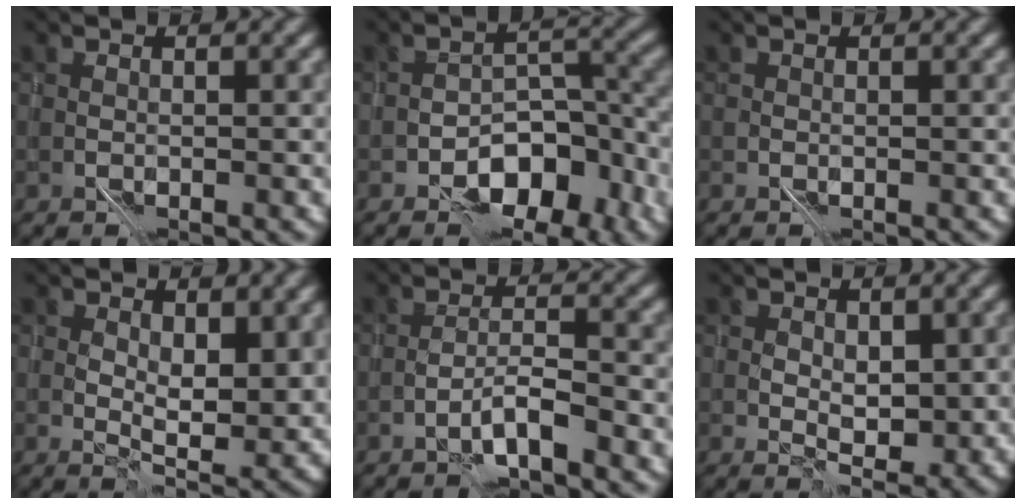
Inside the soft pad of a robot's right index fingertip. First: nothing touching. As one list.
[{"total": 7.0, "force": [-4.2, 3.7, 4.2], "torque": [-0.035, 0.019, -0.068]}, {"total": 0.0}, {"total": 4.9, "force": [2.6, 2.1, 3.6], "torque": [-0.054, -0.012, 0.048]}, {"total": 2.1, "force": [-1.6, -0.2, 1.4], "torque": [-0.023, 0.013, -0.035]}, {"total": 2.2, "force": [1.4, 1.0, 1.4], "torque": [-0.022, -0.007, 0.027]}]